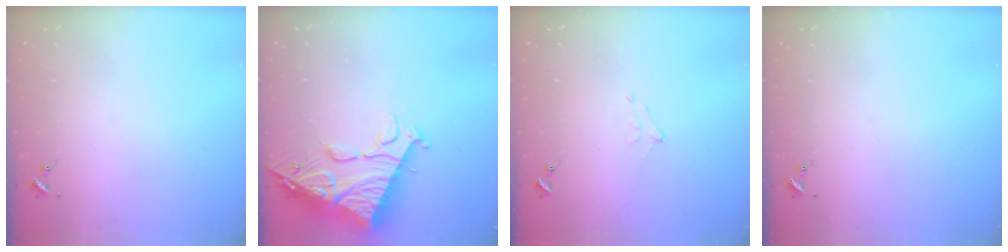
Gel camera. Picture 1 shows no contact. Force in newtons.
{"total": 23.0, "press": 22.9, "slide": 2.5}
{"total": 5.4, "press": 5.3, "slide": 0.8}
{"total": 0.0}